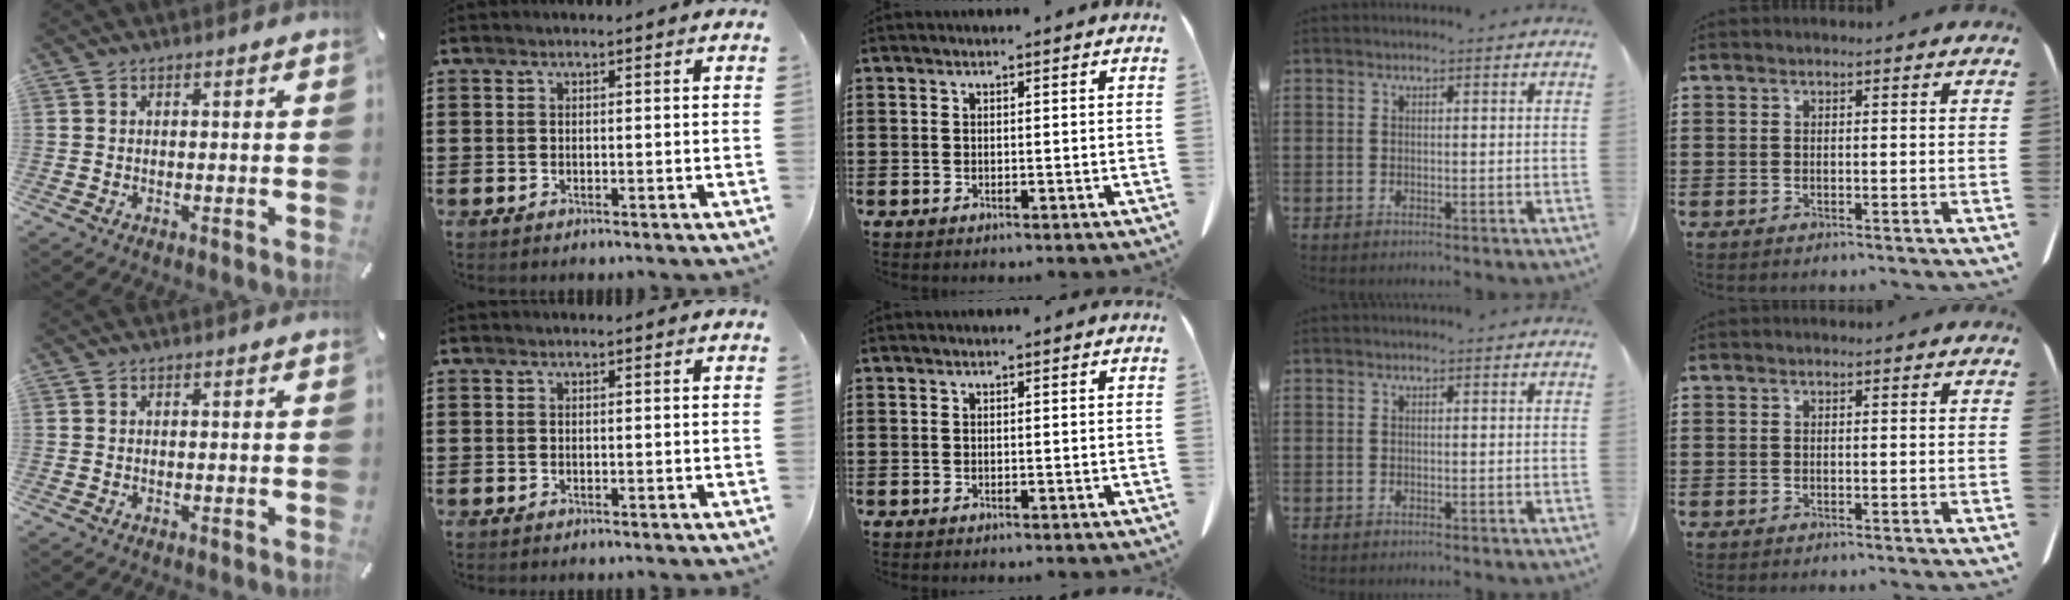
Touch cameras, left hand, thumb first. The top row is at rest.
{}